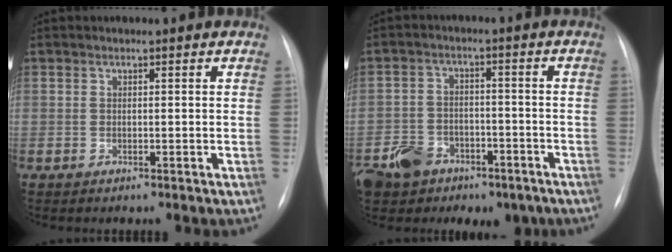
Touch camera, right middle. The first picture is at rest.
{"total": 11.5, "force": [-6.7, 8.3, 4.5], "torque": [-0.100, 0.017, -0.099]}